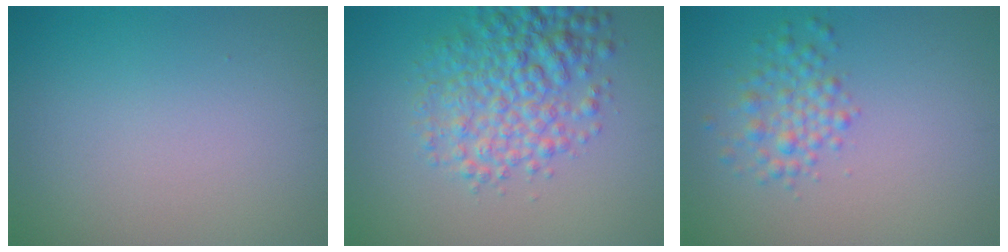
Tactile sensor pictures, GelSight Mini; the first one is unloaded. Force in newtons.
{"total": 5.9, "press": 5.9, "slide": 0.1}
{"total": 2.5, "press": 2.5, "slide": 0.0}